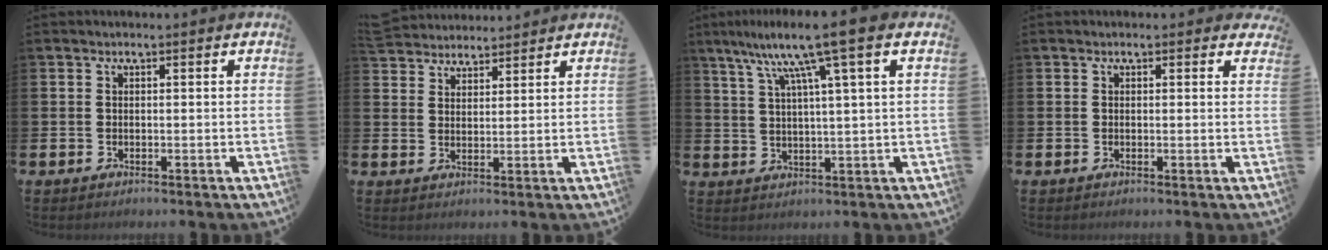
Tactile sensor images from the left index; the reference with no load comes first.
{"total": 4.4, "force": [4.3, 0.9, -0.2], "torque": [-0.018, -0.013, 0.082]}
{"total": 9.3, "force": [5.7, -0.1, 7.4], "torque": [-0.156, -0.014, 0.090]}
{"total": 0.6, "force": [0.4, 0.4, 0.2], "torque": [-0.001, 0.004, 0.006]}